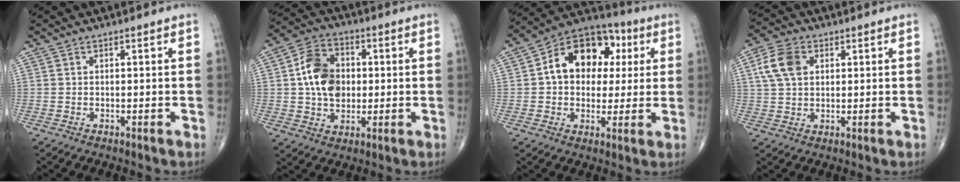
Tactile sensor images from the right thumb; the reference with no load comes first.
{"total": 11.8, "force": [0.9, 8.7, 7.9], "torque": [-0.119, 0.013, 0.011]}
{"total": 15.6, "force": [3.0, 11.3, 10.4], "torque": [-0.114, 0.021, 0.038]}
{"total": 7.7, "force": [2.3, 5.3, 5.1], "torque": [-0.097, 0.006, 0.041]}